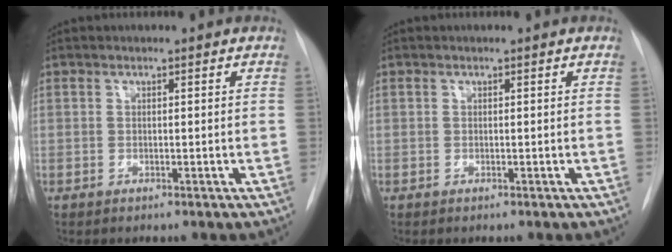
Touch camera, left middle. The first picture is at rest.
{"total": 0.0}